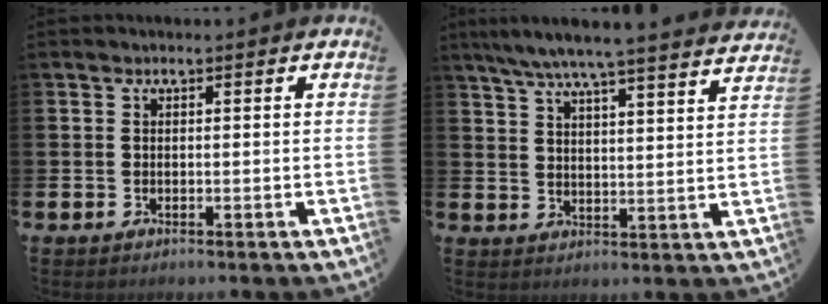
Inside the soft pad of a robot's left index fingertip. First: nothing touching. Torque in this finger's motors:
{"motor_torque": [0.65, -1.03, 0.49, 0.21]}